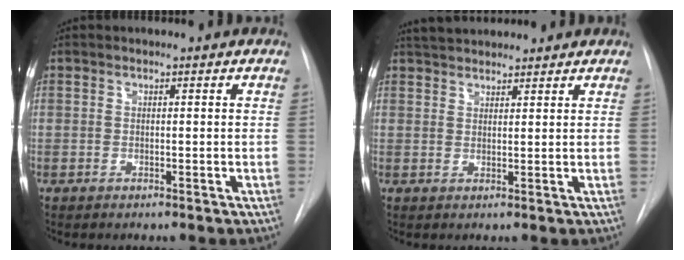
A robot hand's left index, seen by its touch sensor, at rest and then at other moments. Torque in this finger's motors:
{"motor_torque": [-0.16, -0.61, 0.15, 0.04]}